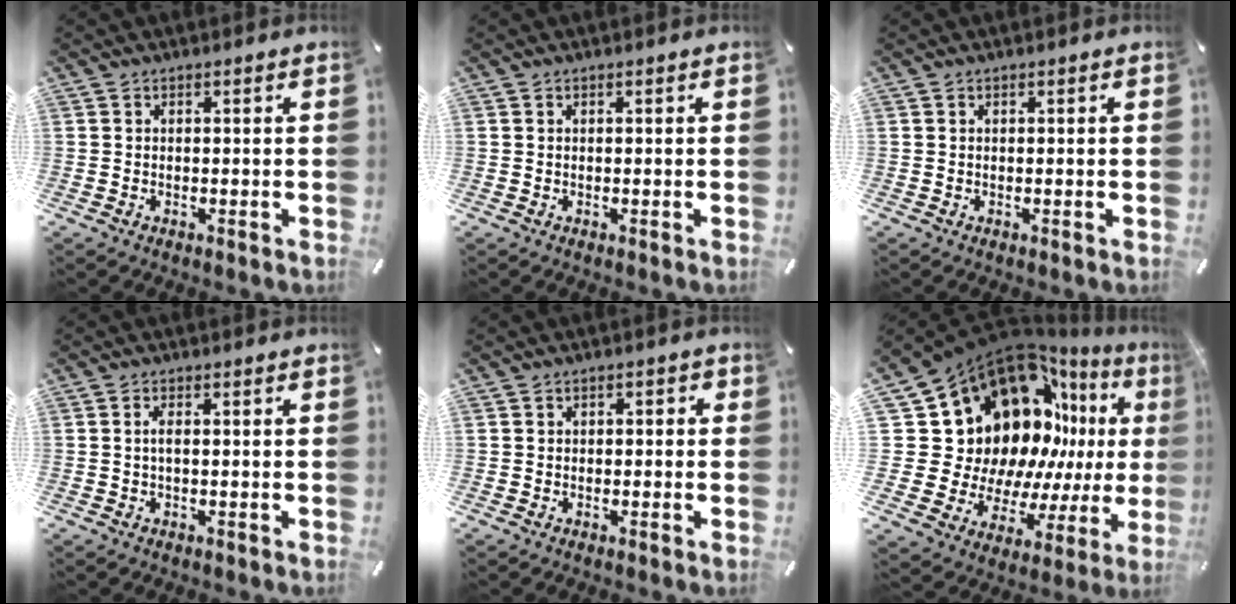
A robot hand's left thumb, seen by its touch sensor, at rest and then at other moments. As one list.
[{"total": 0.0}, {"total": 0.0}, {"total": 1.8, "force": [0.0, 0.6, 1.7], "torque": [-0.033, 0.000, -0.001]}, {"total": 1.7, "force": [-0.7, 1.4, 0.7], "torque": [-0.012, 0.009, -0.016]}, {"total": 24.2, "force": [9.9, 17.1, 14.0], "torque": [-0.221, -0.123, 0.217]}]